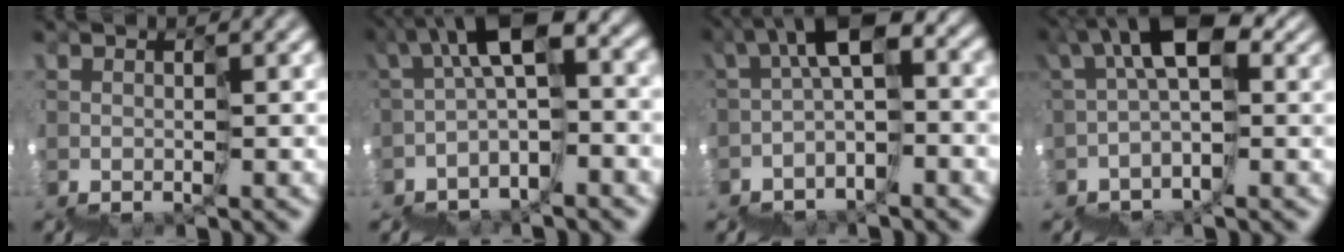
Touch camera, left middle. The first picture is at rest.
{"total": 4.8, "force": [-0.1, 1.6, 4.6], "torque": [-0.096, 0.030, -0.015]}
{"total": 3.3, "force": [-0.5, 1.1, 3.1], "torque": [-0.069, 0.026, -0.022]}
{"total": 4.5, "force": [1.4, 2.1, 3.8], "torque": [-0.064, 0.029, 0.011]}